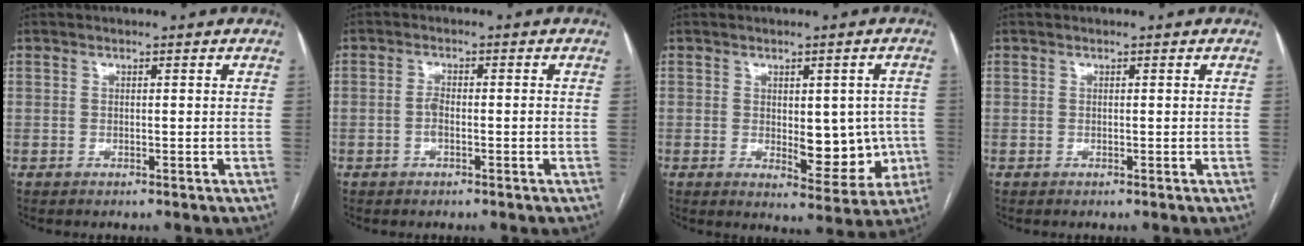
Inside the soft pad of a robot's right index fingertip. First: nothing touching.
{"total": 2.2, "force": [-0.6, 0.8, 2.0], "torque": [-0.040, 0.002, -0.010]}
{"total": 8.8, "force": [-0.9, 4.4, 7.5], "torque": [-0.076, 0.006, 0.001]}
{"total": 0.0}